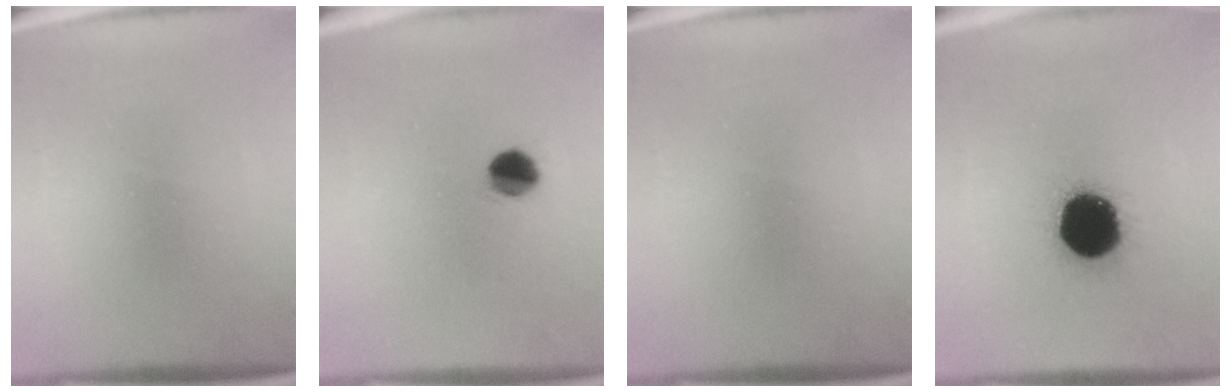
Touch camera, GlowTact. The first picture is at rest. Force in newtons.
{"total": 5.3}
{"total": 0.0}
{"total": 18.3}